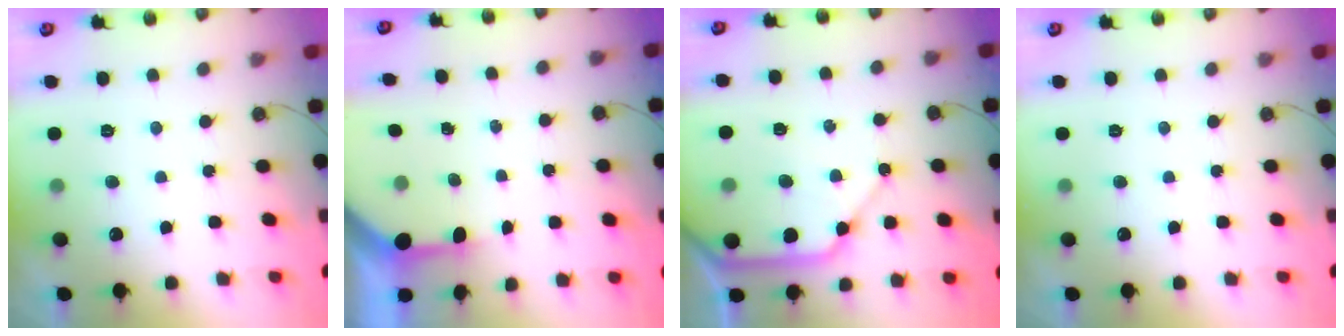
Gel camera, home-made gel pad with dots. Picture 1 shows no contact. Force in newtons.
{"total": 3.4, "press": 3.4, "slide": 0.4}
{"total": 13.9, "press": 13.8, "slide": 1.6}
{"total": 0.0}